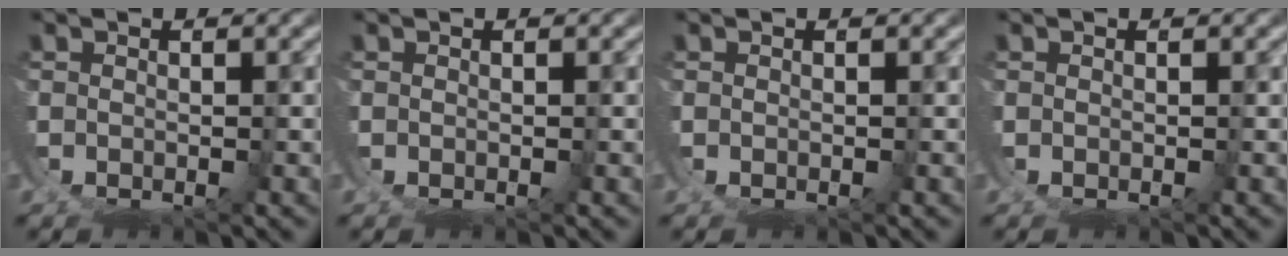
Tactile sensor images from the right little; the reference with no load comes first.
{"total": 0.0}
{"total": 0.0}
{"total": 0.0}